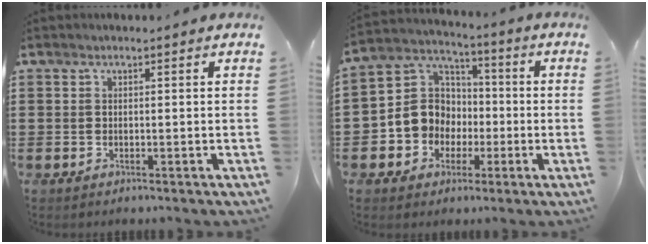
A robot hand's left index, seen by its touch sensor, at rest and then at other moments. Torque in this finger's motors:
{"motor_torque": [1.18, 0.81, 0.43, 0.10]}